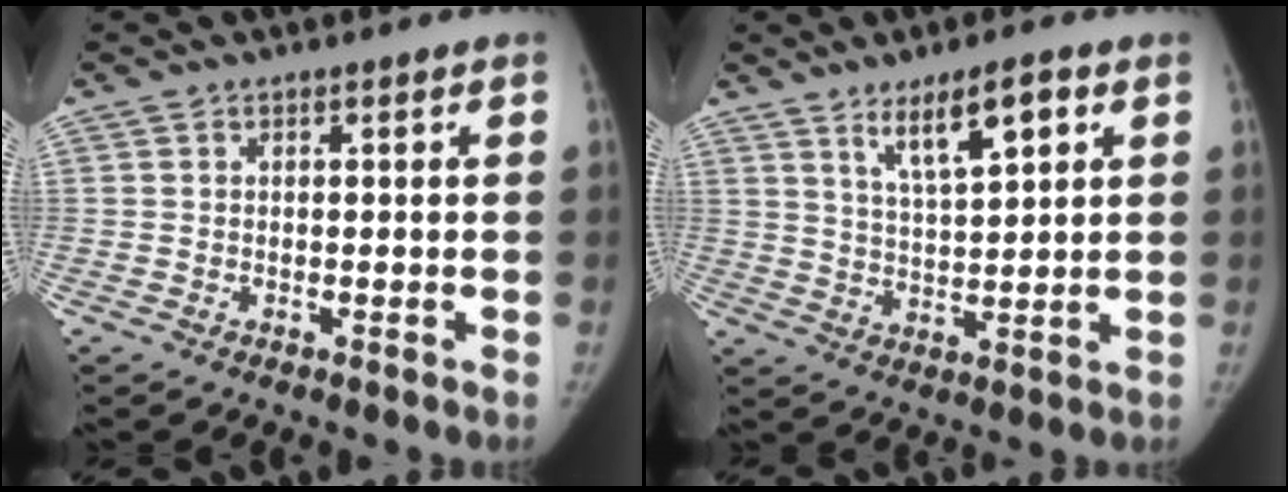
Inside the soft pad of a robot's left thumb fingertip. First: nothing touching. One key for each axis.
{"total": 8.5, "fx": 4.6, "fy": 2.4, "fz": 6.8, "tx": -0.108, "ty": -0.024, "tz": 0.084}